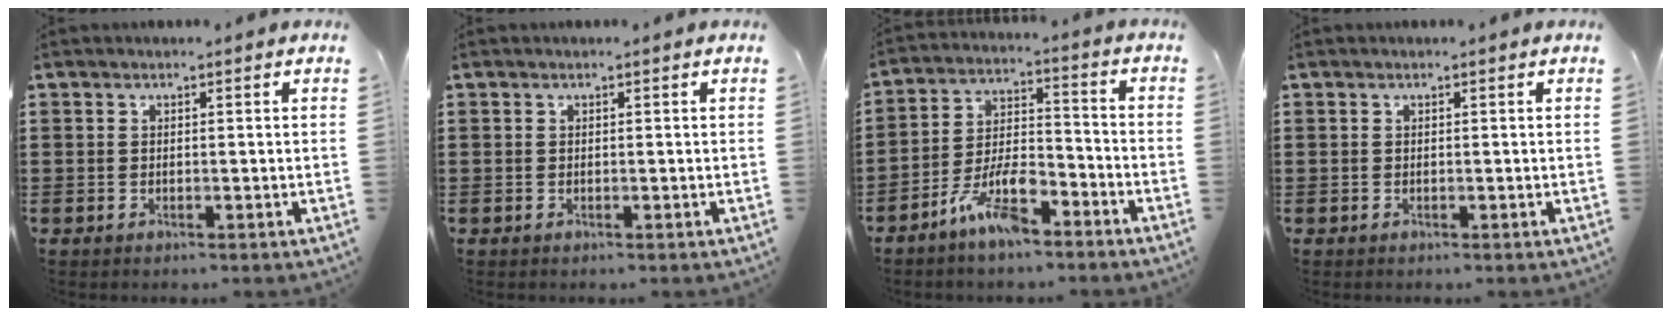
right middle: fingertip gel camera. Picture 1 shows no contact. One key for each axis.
{"total": 0.0}
{"total": 8.7, "fx": -6.2, "fy": 2.6, "fz": 5.5, "tx": -0.117, "ty": 0.005, "tz": -0.119}
{"total": 0.0}